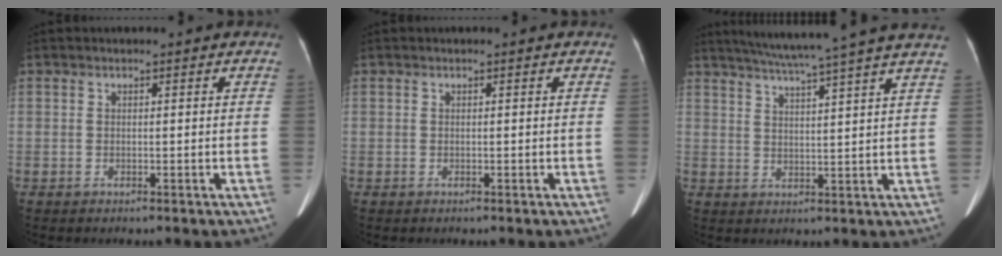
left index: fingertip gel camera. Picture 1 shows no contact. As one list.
[{"total": 0.0}, {"total": 15.4, "force": [12.9, -1.7, 8.1], "torque": [-0.137, 0.002, 0.167]}]